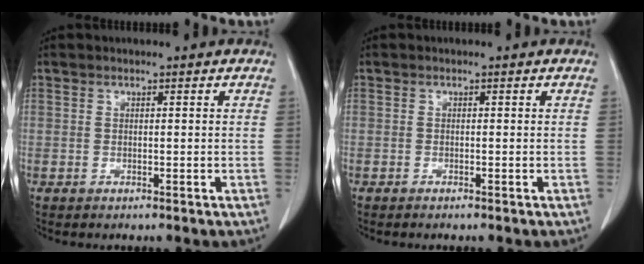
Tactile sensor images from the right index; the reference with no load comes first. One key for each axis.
{"total": 0.7, "fx": -0.6, "fy": 0.0, "fz": 0.3, "tx": -0.009, "ty": -0.001, "tz": -0.009}